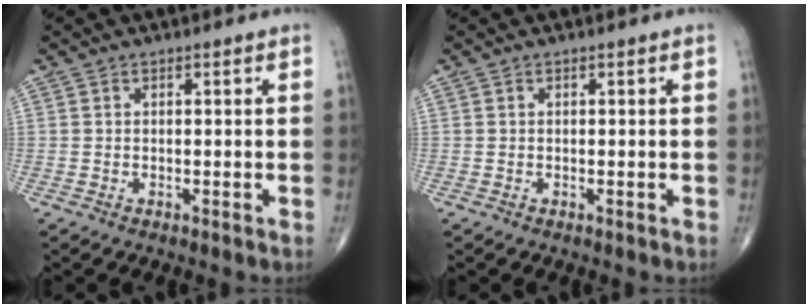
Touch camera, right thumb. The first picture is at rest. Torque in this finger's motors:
{"motor_torque": [0.00, 0.00, 0.01, -0.01, 0.00]}